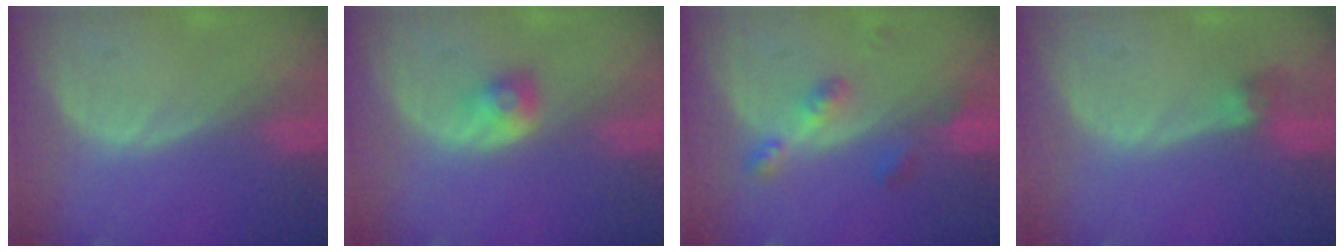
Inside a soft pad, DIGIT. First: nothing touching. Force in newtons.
{"total": 2.5, "press": 2.3, "slide": 0.9}
{"total": 4.7, "press": 4.2, "slide": 2.0}
{"total": 2.8, "press": 2.6, "slide": 1.0}